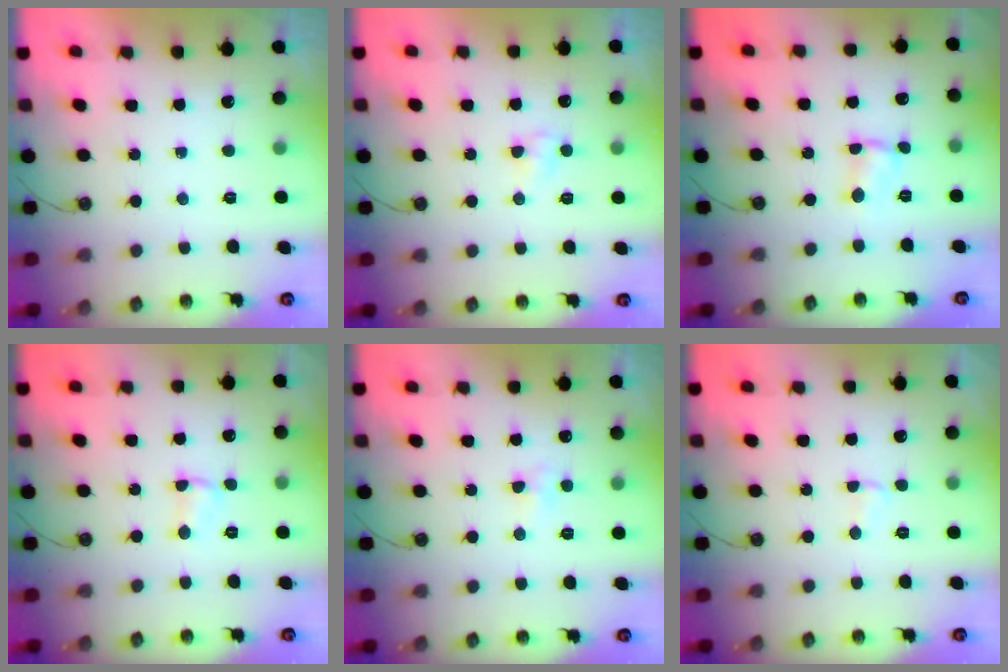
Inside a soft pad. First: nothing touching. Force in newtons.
{"total": 3.0, "press": 2.9, "slide": 0.3}
{"total": 1.9, "press": 1.9, "slide": 0.2}
{"total": 2.6, "press": 2.6, "slide": 0.4}
{"total": 4.8, "press": 4.7, "slide": 0.6}
{"total": 2.8, "press": 2.7, "slide": 0.5}